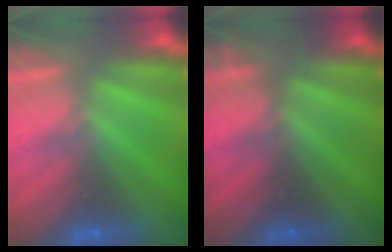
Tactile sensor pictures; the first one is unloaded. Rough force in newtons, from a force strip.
{"total": 2.4}